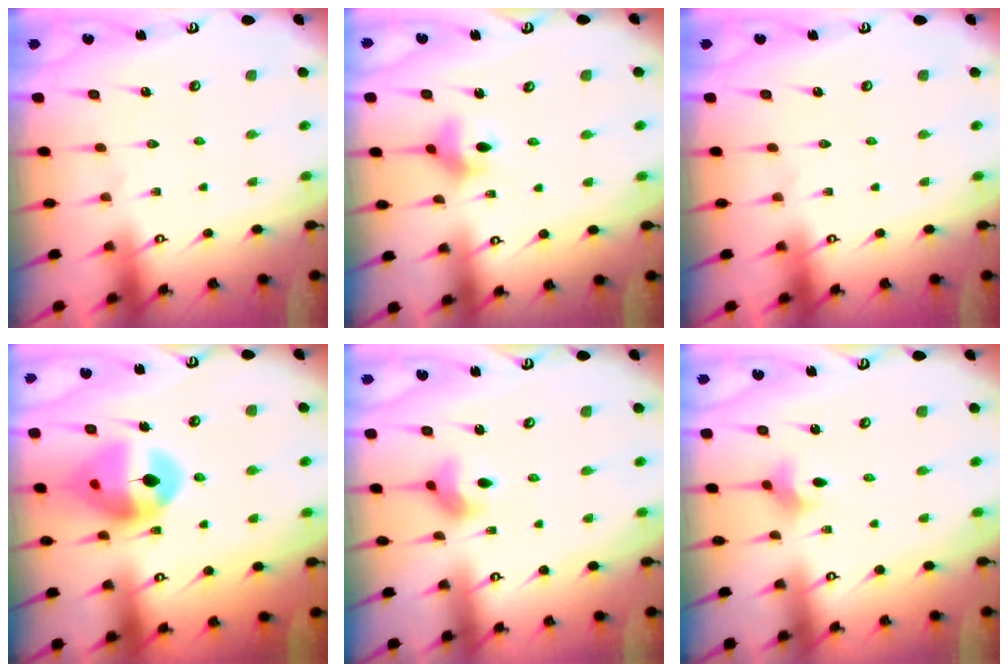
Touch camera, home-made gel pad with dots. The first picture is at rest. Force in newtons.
{"total": 7.1, "press": 6.6, "slide": 2.5}
{"total": 0.0}
{"total": 14.1, "press": 14.0, "slide": 1.8}
{"total": 5.9, "press": 5.9, "slide": 0.6}
{"total": 2.6, "press": 2.6, "slide": 0.4}